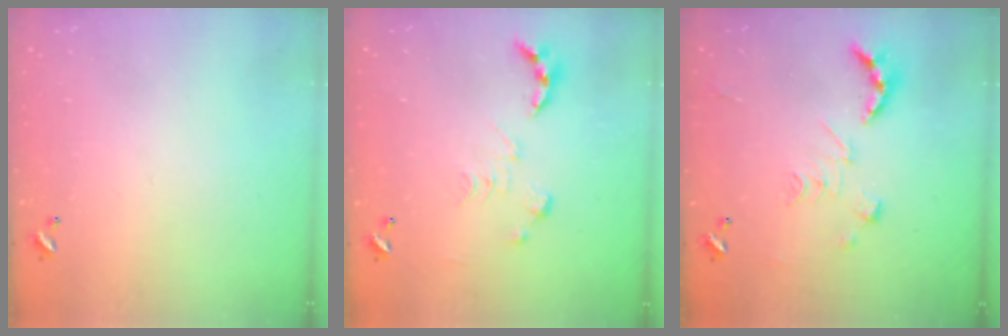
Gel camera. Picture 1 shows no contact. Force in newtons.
{"total": 0.0}
{"total": 2.5, "press": 2.0, "slide": 1.5}